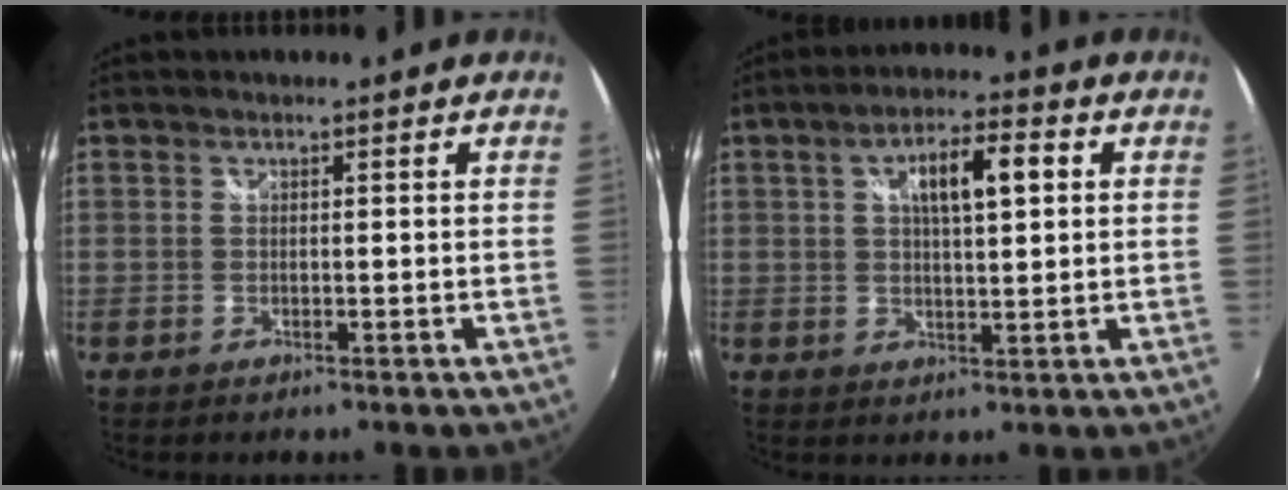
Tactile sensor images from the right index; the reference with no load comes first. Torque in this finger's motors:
{"motor_torque": [0.29, 0.12, 0.39, 0.07]}